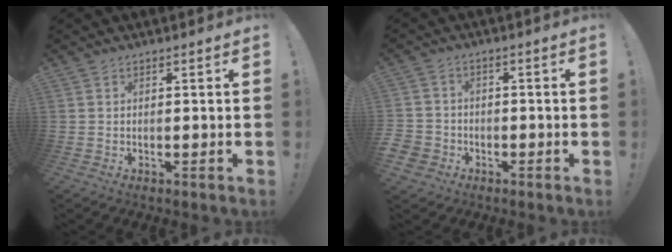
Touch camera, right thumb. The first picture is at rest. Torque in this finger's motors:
{"motor_torque": [1.62, 1.22, 0.82, -0.21, 0.08]}